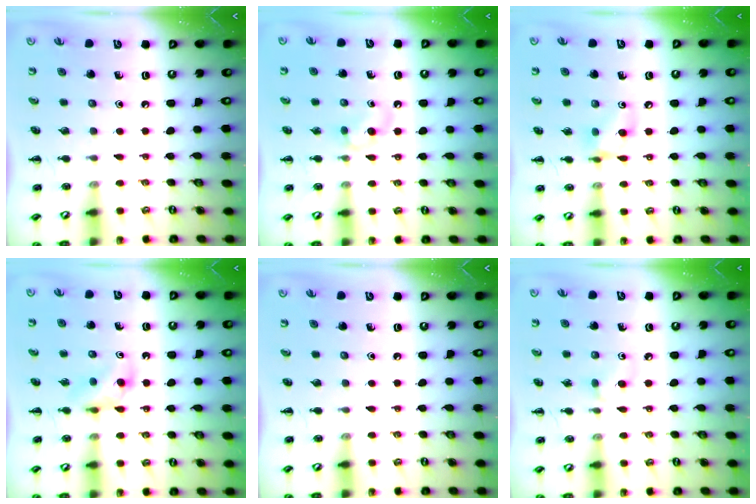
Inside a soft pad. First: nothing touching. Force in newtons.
{"total": 3.4, "press": 3.2, "slide": 1.4}
{"total": 7.4, "press": 7.4, "slide": 0.7}
{"total": 4.9, "press": 4.7, "slide": 1.4}
{"total": 0.0}
{"total": 4.9, "press": 4.4, "slide": 2.0}